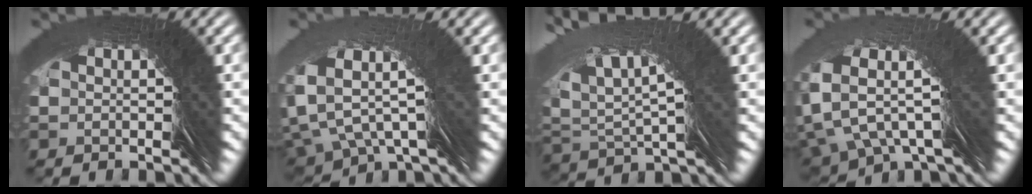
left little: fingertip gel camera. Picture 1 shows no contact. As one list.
[{"total": 2.1, "force": [1.9, -0.8, 0.3], "torque": [-0.022, 0.027, 0.023]}, {"total": 4.5, "force": [3.6, 0.7, 2.6], "torque": [-0.064, 0.033, 0.059]}, {"total": 3.6, "force": [3.6, -0.6, 0.1], "torque": [-0.021, 0.036, 0.042]}]